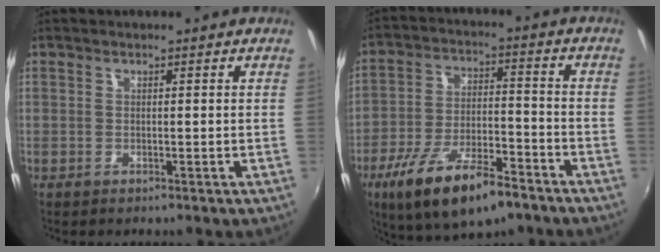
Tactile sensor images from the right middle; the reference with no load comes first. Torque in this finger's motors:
{"motor_torque": [1.33, -0.81, 0.85, 0.21]}